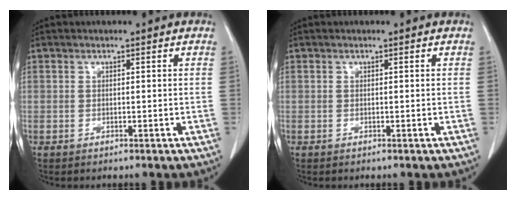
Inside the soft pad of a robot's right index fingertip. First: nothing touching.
{"total": 0.0}